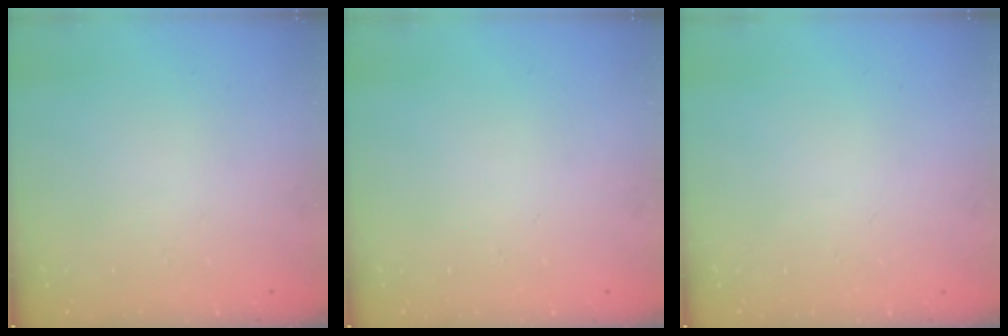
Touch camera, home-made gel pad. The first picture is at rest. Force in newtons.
{"total": 0.0}
{"total": 0.0}